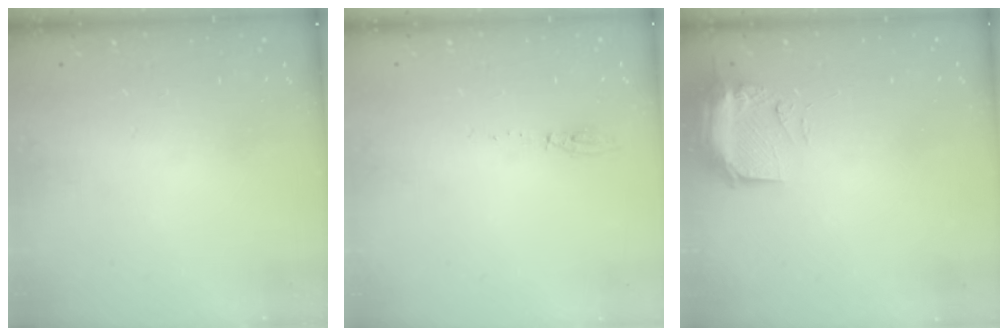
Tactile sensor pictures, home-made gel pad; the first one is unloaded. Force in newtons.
{"total": 4.8, "press": 4.7, "slide": 1.0}
{"total": 11.4, "press": 10.0, "slide": 5.4}